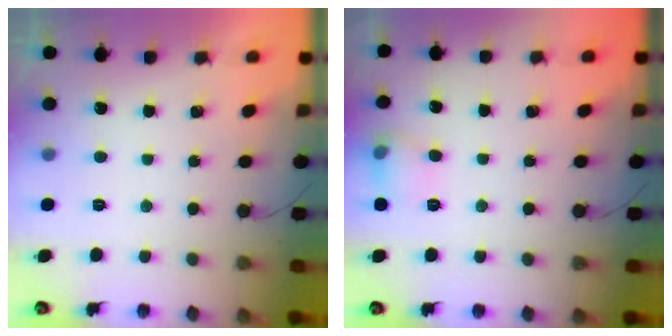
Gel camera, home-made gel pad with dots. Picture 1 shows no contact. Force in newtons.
{"total": 6.8, "press": 6.7, "slide": 1.0}